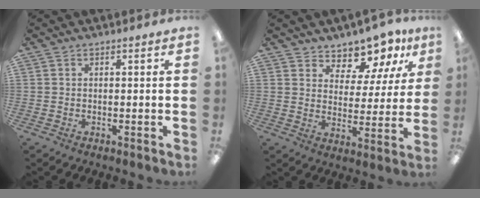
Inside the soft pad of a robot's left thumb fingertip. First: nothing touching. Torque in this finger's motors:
{"motor_torque": [0.24, 0.35, 0.05, -0.02, -0.05]}